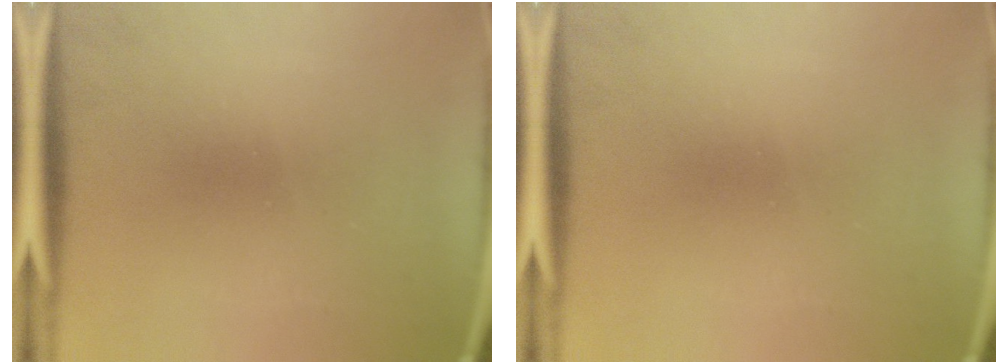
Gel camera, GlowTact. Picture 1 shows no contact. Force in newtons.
{"total": 0.0}